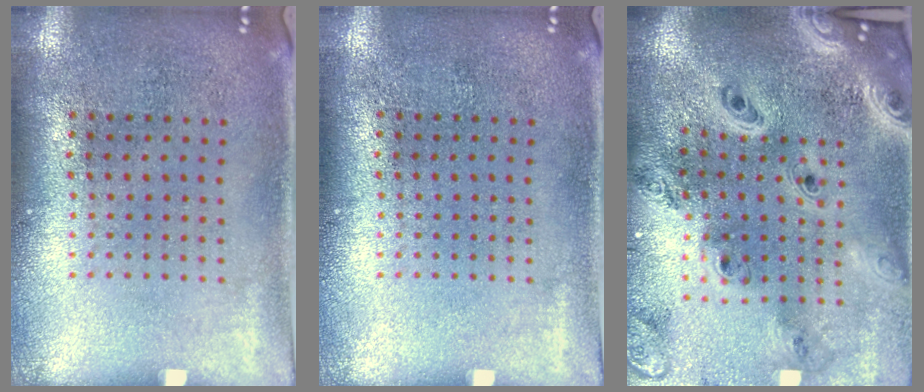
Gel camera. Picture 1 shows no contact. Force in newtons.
{"total": 0.0}
{"total": 4.1, "press": 3.1, "slide": 2.6}